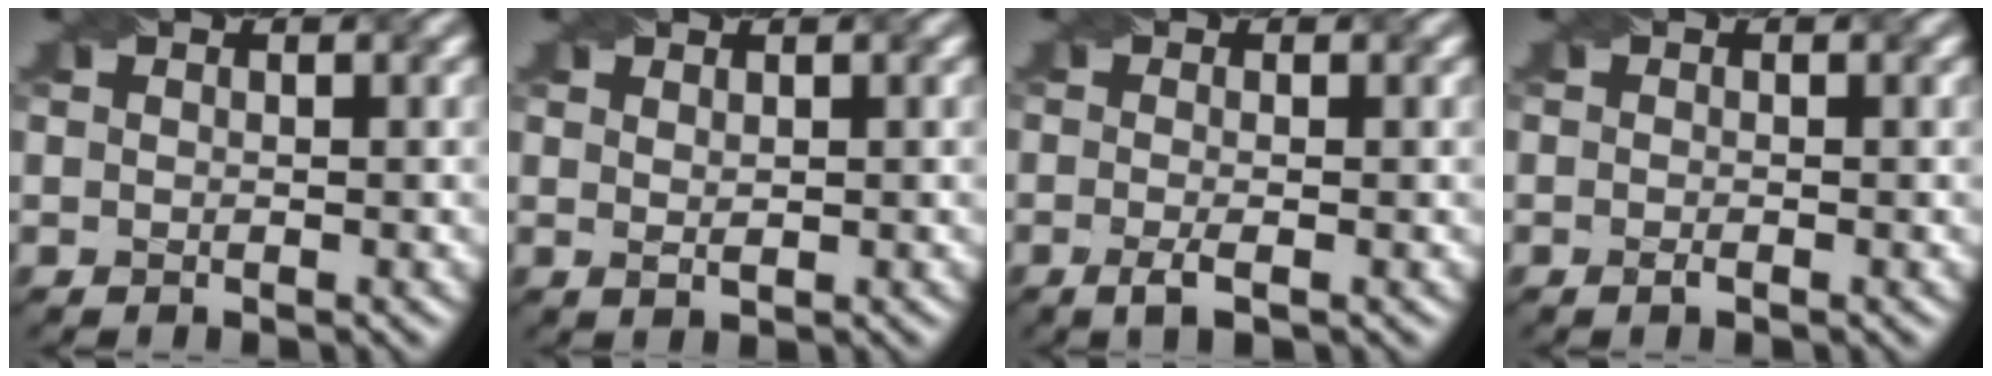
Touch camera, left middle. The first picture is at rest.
{"total": 1.2, "force": [0.8, 0.4, 0.8], "torque": [-0.011, -0.002, 0.015]}
{"total": 1.8, "force": [-0.8, 0.2, 1.7], "torque": [-0.037, -0.001, -0.018]}
{"total": 0.7, "force": [-0.4, 0.1, 0.6], "torque": [-0.010, 0.001, -0.010]}